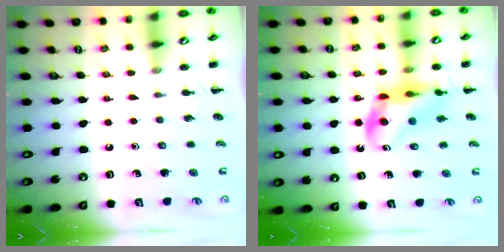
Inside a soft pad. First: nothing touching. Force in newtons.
{"total": 11.2, "press": 10.7, "slide": 3.1}